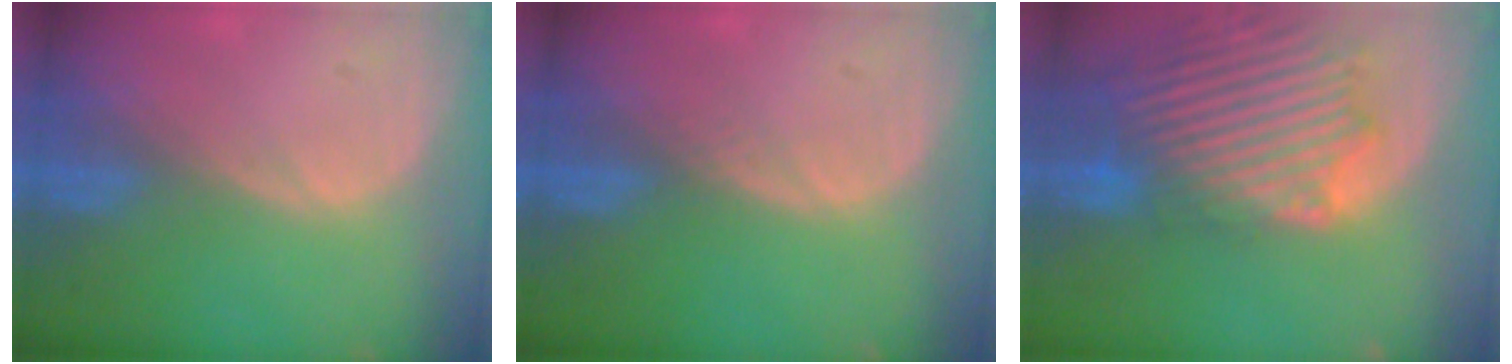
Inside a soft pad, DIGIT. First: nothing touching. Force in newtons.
{"total": 0.6, "press": 0.6, "slide": 0.0}
{"total": 14.2, "press": 12.2, "slide": 7.4}